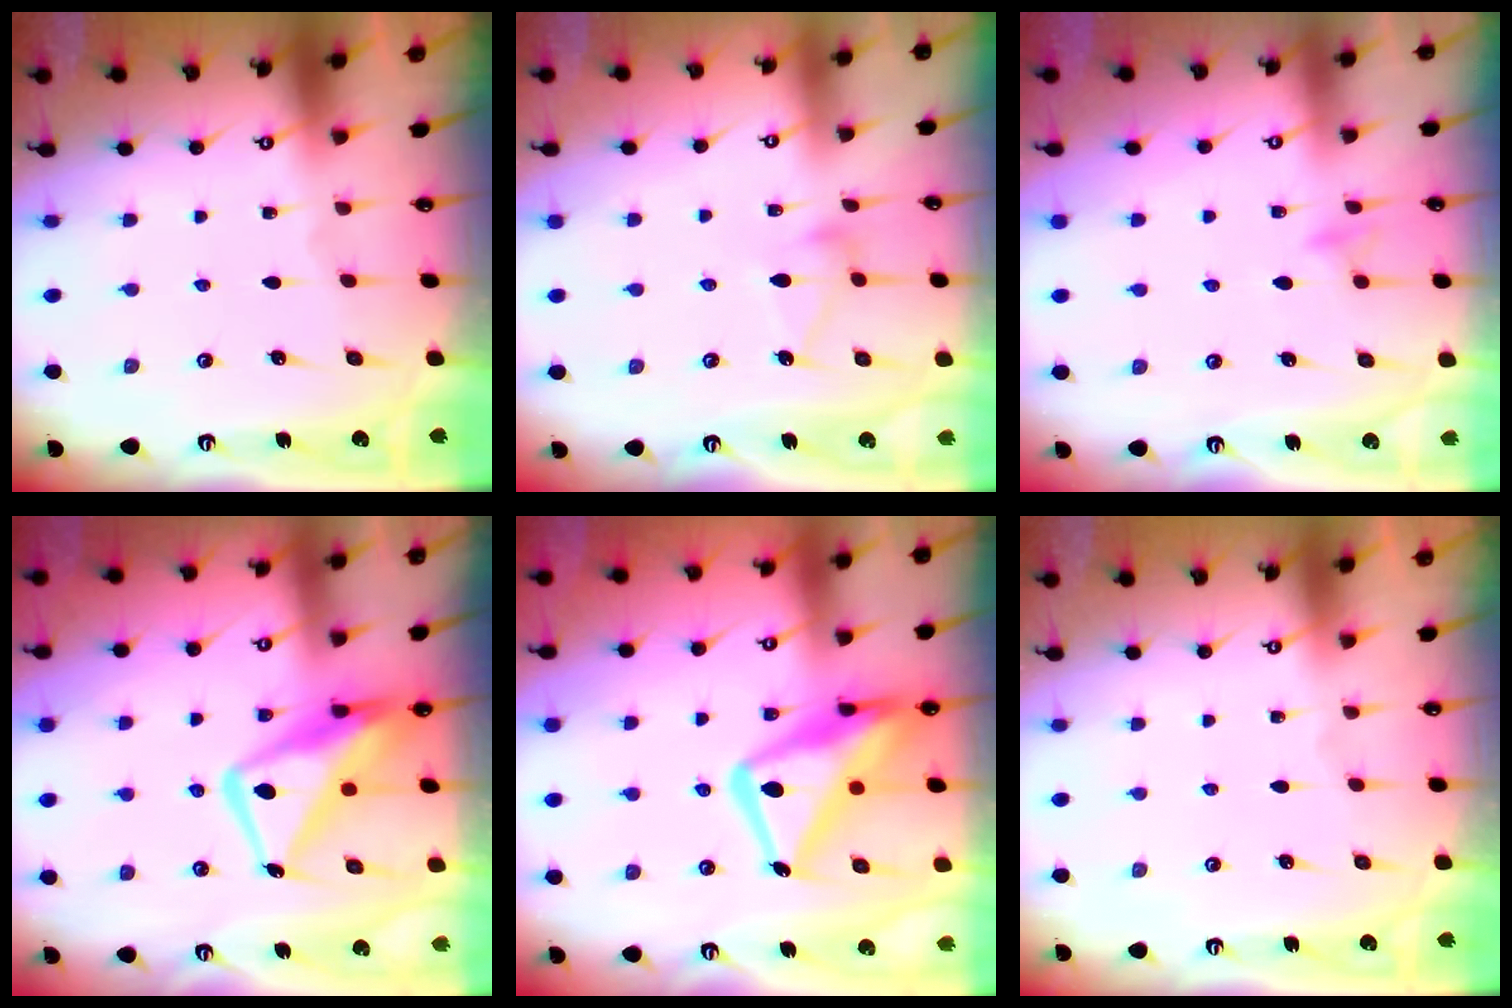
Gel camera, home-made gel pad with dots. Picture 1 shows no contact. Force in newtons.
{"total": 8.1, "press": 8.1, "slide": 0.3}
{"total": 7.7, "press": 7.6, "slide": 0.8}
{"total": 14.9, "press": 14.8, "slide": 1.7}
{"total": 18.2, "press": 18.1, "slide": 1.8}
{"total": 0.0}